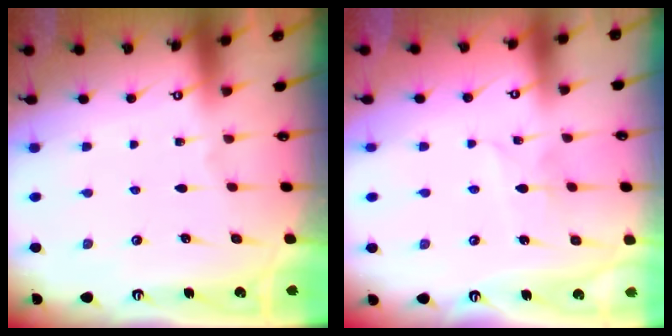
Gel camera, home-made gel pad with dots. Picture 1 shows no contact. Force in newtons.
{"total": 5.1, "press": 5.1, "slide": 0.4}